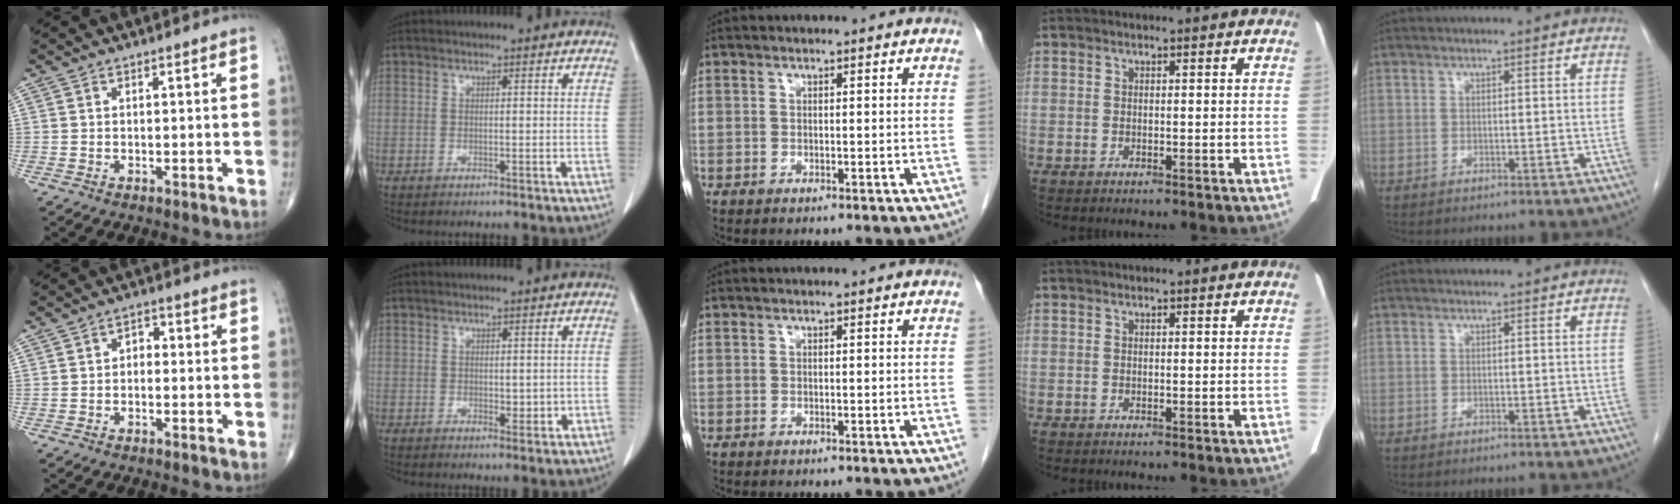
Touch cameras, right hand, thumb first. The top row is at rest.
{"thumb": {"total": 2.3, "force": [-0.2, 1.7, 1.5], "torque": [-0.005, 0.011, -0.014]}, "index": {"total": 1.9, "force": [0.1, 1.1, 1.6], "torque": [-0.017, -0.005, 0.006]}}